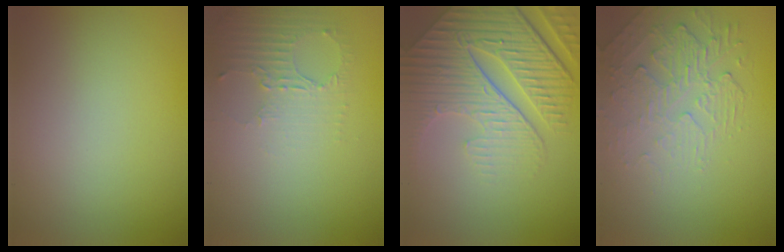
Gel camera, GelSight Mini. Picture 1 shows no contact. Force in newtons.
{"total": 2.5, "press": 1.8, "slide": 1.7}
{"total": 9.0, "press": 6.3, "slide": 6.5}
{"total": 2.4, "press": 1.7, "slide": 1.7}